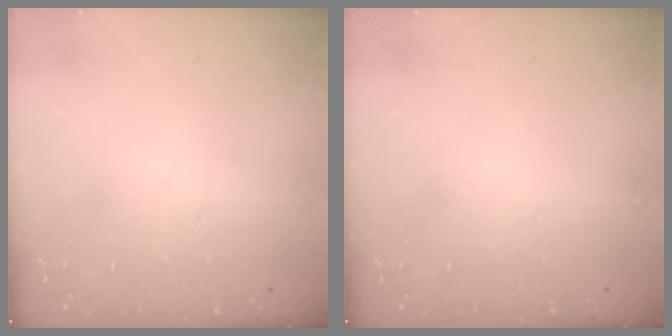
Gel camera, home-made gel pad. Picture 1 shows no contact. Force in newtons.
{"total": 0.0}